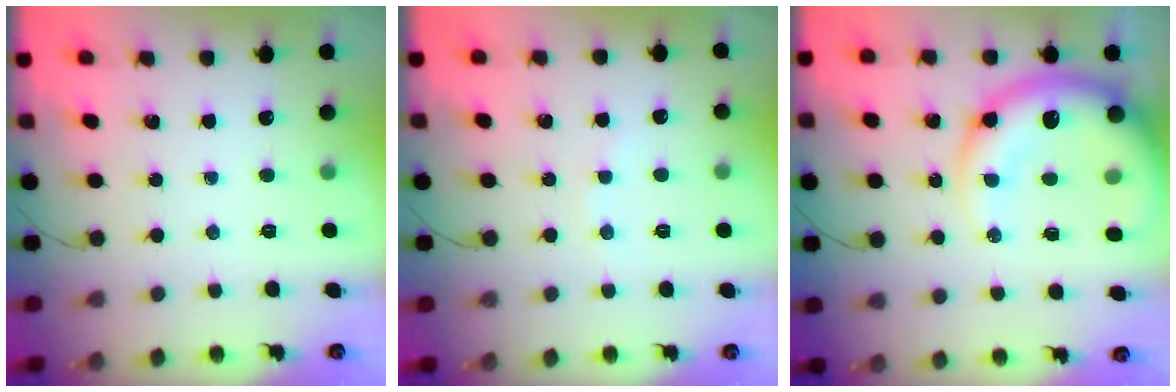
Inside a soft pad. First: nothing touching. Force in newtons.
{"total": 2.2, "press": 2.1, "slide": 0.7}
{"total": 16.0, "press": 15.6, "slide": 3.6}